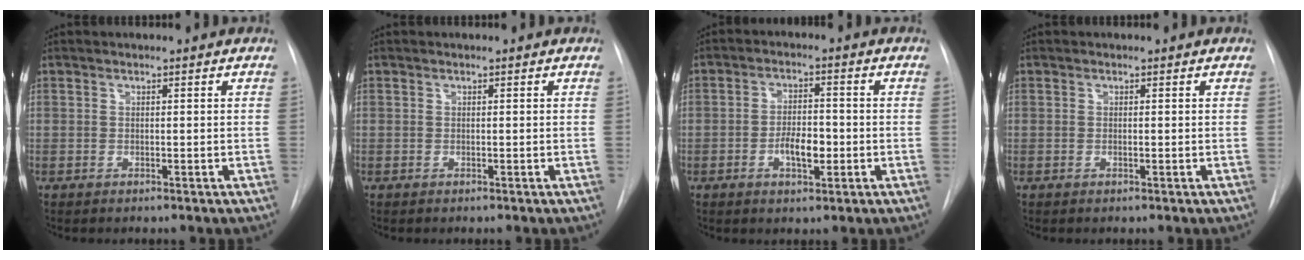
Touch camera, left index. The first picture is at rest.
{"total": 0.0}
{"total": 5.2, "force": [-1.5, 2.2, 4.4], "torque": [-0.078, 0.005, -0.023]}
{"total": 0.0}